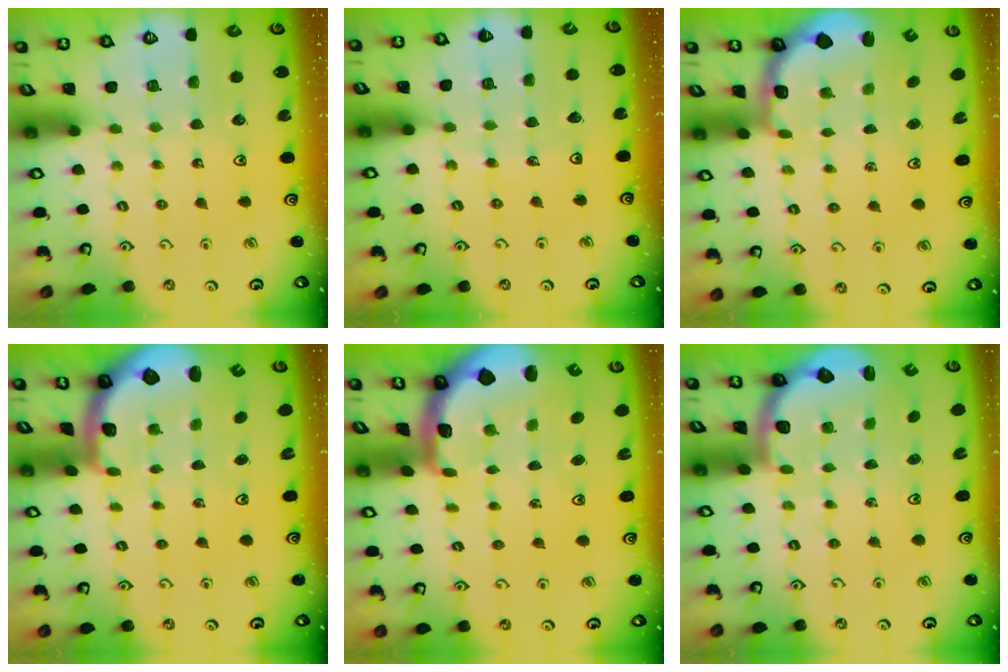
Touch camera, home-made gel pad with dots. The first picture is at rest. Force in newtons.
{"total": 2.5, "press": 2.5, "slide": 0.2}
{"total": 2.4, "press": 1.1, "slide": 2.2}
{"total": 1.2, "press": 1.2, "slide": 0.3}
{"total": 1.8, "press": 1.8, "slide": 0.4}
{"total": 2.4, "press": 1.9, "slide": 1.4}